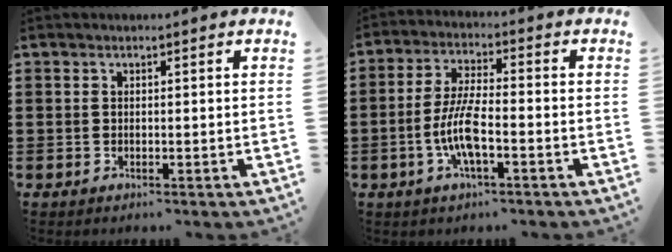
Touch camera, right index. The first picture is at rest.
{"total": 7.3, "force": [-2.2, 2.0, 6.7], "torque": [-0.154, -0.011, -0.049]}